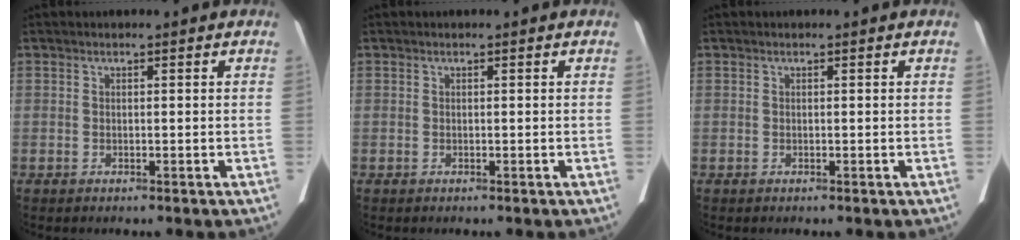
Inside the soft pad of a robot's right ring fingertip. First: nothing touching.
{"total": 0.0}
{"total": 0.0}